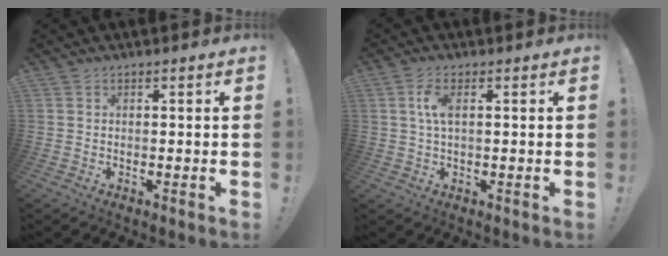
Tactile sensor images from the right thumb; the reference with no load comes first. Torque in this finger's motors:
{"motor_torque": [0.01, 0.11, 0.55, -0.67, 0.28]}